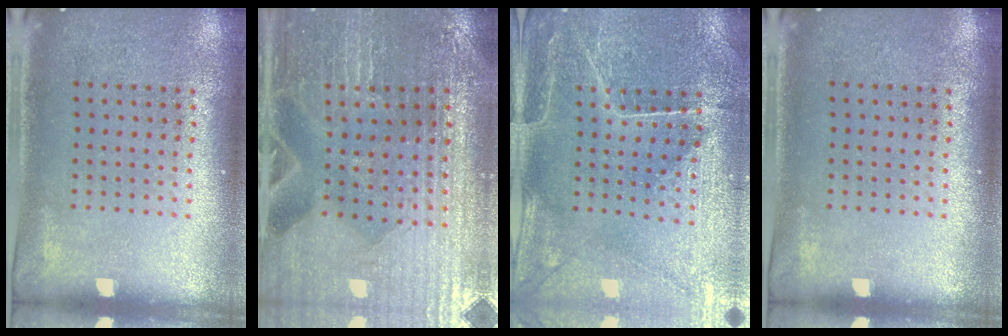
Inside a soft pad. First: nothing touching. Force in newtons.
{"total": 2.2, "press": 2.1, "slide": 0.2}
{"total": 1.3, "press": 1.3, "slide": 0.3}
{"total": 0.0}